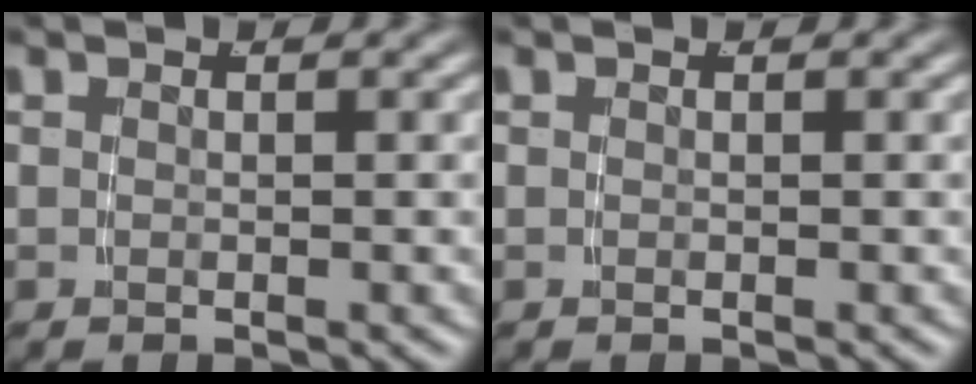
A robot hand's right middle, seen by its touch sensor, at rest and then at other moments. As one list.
[{"total": 0.0}]